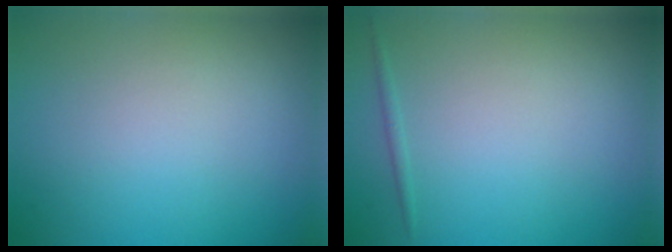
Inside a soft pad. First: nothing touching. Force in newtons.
{"total": 0.6, "press": 0.6, "slide": 0.1}